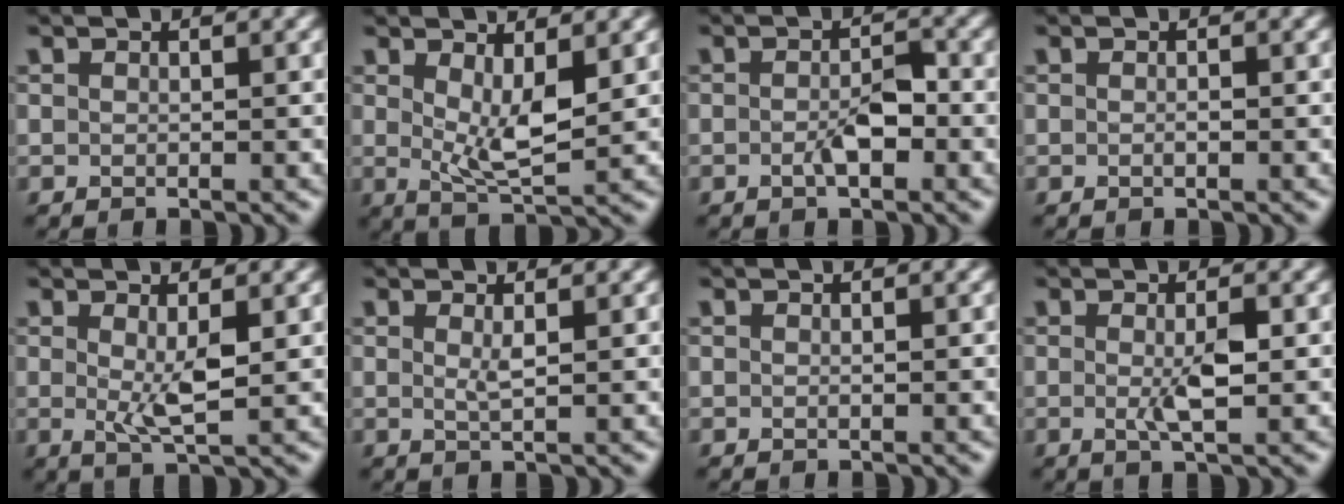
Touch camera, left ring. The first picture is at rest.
{"total": 4.3, "force": [0.7, 1.5, 4.0], "torque": [-0.074, -0.015, 0.019]}
{"total": 2.4, "force": [-1.2, 0.8, 2.0], "torque": [-0.036, 0.001, -0.022]}
{"total": 0.6, "force": [-0.5, 0.0, 0.4], "torque": [-0.006, 0.001, -0.008]}
{"total": 3.1, "force": [0.0, 0.7, 3.0], "torque": [-0.056, -0.010, 0.004]}
{"total": 1.1, "force": [0.1, 0.2, 1.1], "torque": [-0.020, -0.004, 0.001]}
{"total": 0.0}
{"total": 2.5, "force": [-0.5, 0.4, 2.4], "torque": [-0.046, -0.005, -0.007]}